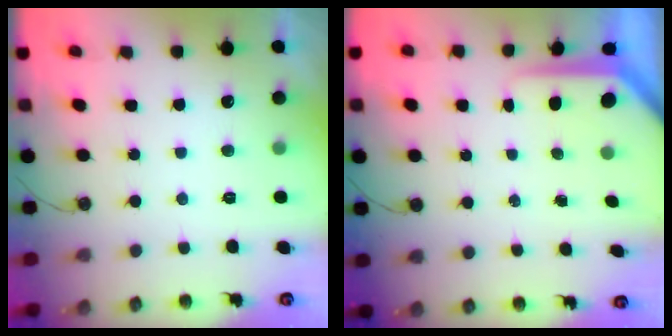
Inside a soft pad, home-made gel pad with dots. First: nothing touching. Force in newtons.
{"total": 6.2, "press": 6.2, "slide": 0.4}